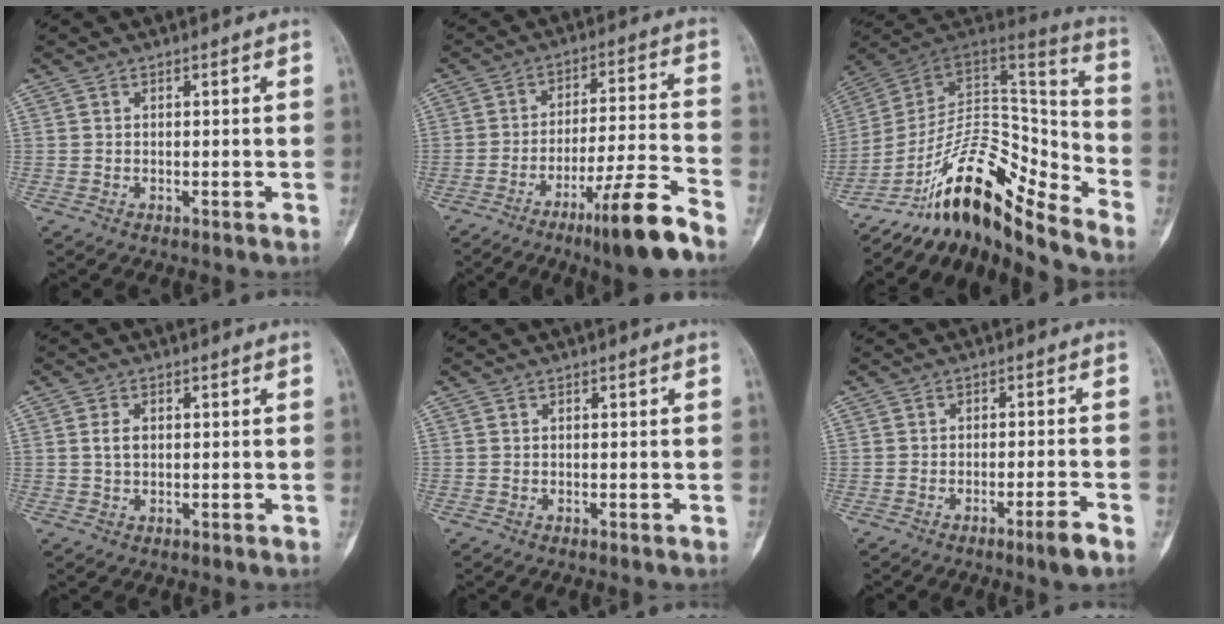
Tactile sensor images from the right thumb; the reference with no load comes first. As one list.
[{"total": 13.5, "force": [-9.0, 0.5, 10.0], "torque": [-0.167, 0.051, -0.149]}, {"total": 20.7, "force": [-14.5, 7.1, 12.9], "torque": [-0.180, 0.129, -0.245]}, {"total": 2.3, "force": [0.3, 1.4, 1.7], "torque": [-0.030, 0.003, 0.006]}, {"total": 0.0}, {"total": 3.9, "force": [-2.6, -0.3, 3.0], "torque": [-0.053, 0.012, -0.044]}]